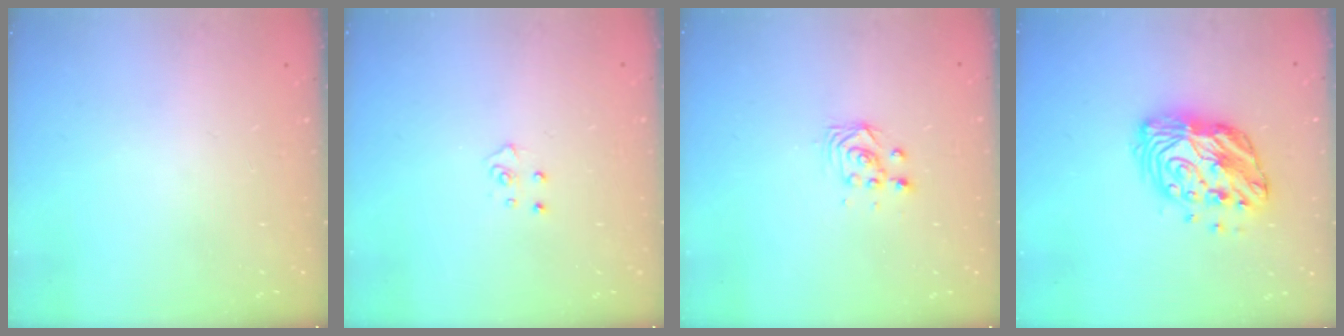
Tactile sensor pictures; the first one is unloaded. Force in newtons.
{"total": 4.6, "press": 4.6, "slide": 0.4}
{"total": 2.9, "press": 2.9, "slide": 0.4}
{"total": 12.7, "press": 12.7, "slide": 0.6}